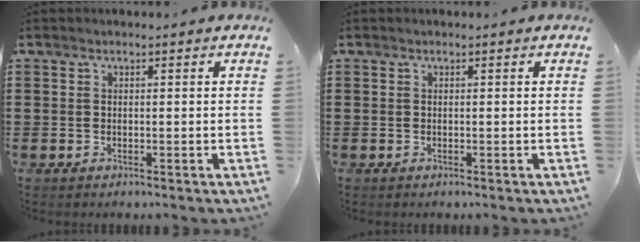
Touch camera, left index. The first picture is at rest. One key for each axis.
{"total": 0.0}